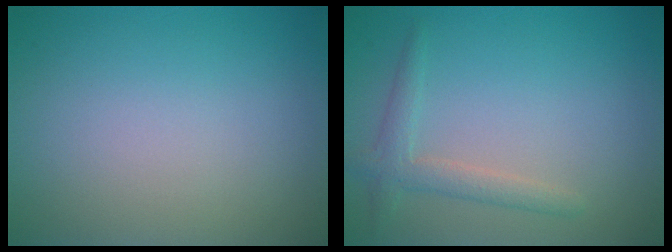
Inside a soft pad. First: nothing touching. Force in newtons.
{"total": 2.2, "press": 2.2, "slide": 0.1}